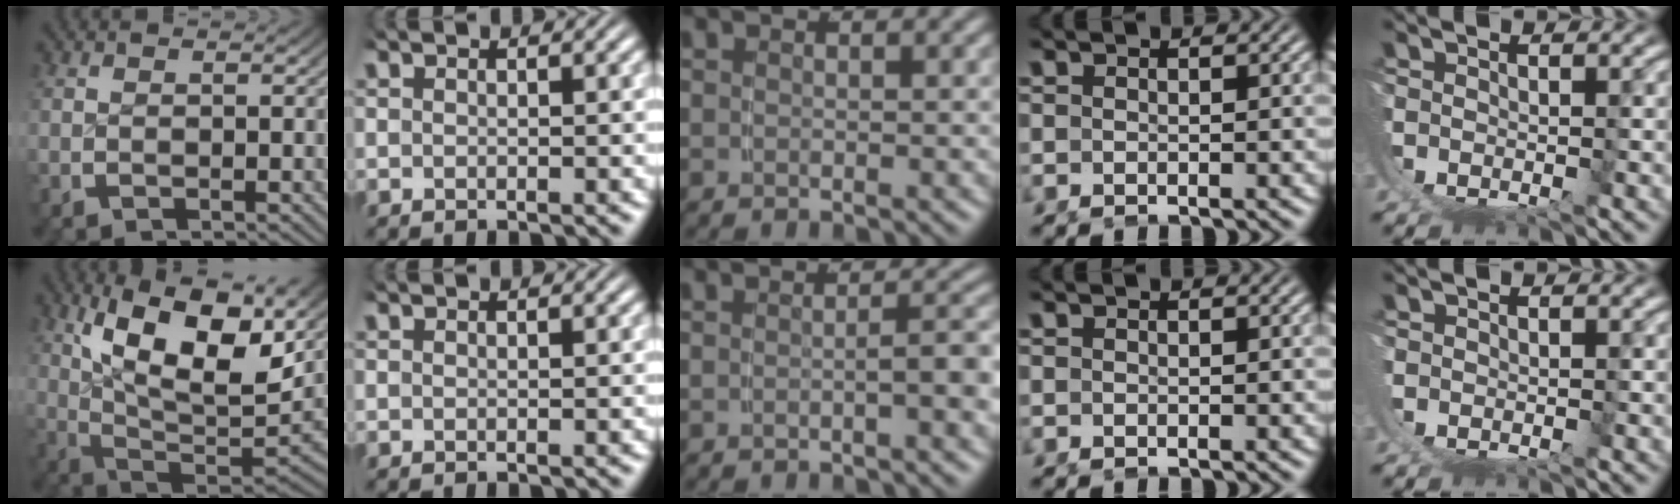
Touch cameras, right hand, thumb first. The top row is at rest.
{"thumb": {"total": 18.4, "force": [2.8, 10.9, 14.6], "torque": [-0.257, -0.044, 0.064]}, "middle": {"total": 2.4, "force": [-0.9, 0.1, 2.2], "torque": [-0.021, 0.004, -0.013]}, "little": {"total": 0.5, "force": [0.5, -0.1, 0.0], "torque": [-0.002, 0.004, 0.010]}}